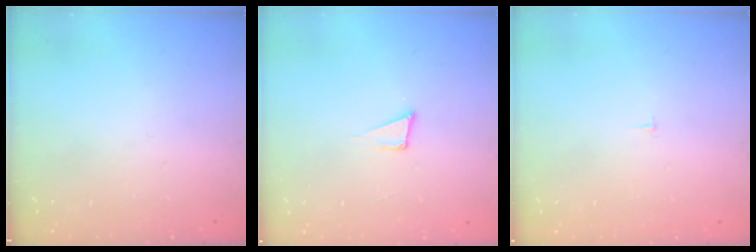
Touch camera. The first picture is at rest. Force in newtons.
{"total": 4.0, "press": 2.6, "slide": 3.0}
{"total": 1.2, "press": 1.2, "slide": 0.1}